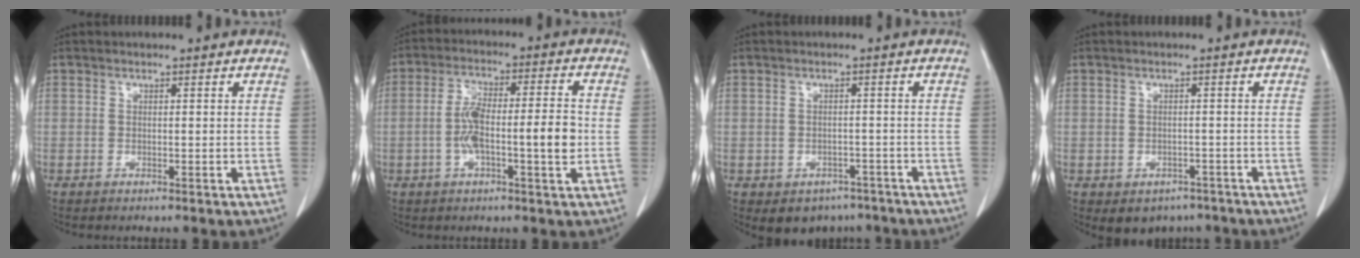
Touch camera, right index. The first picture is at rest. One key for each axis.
{"total": 9.7, "fx": -1.5, "fy": 1.7, "fz": 9.5, "tx": -0.170, "ty": 0.016, "tz": -0.028}
{"total": 5.6, "fx": -3.9, "fy": 3.9, "fz": 0.9, "tx": 0.000, "ty": 0.013, "tz": -0.046}
{"total": 4.9, "fx": -3.3, "fy": 3.5, "fz": 0.9, "tx": 0.001, "ty": 0.010, "tz": -0.038}